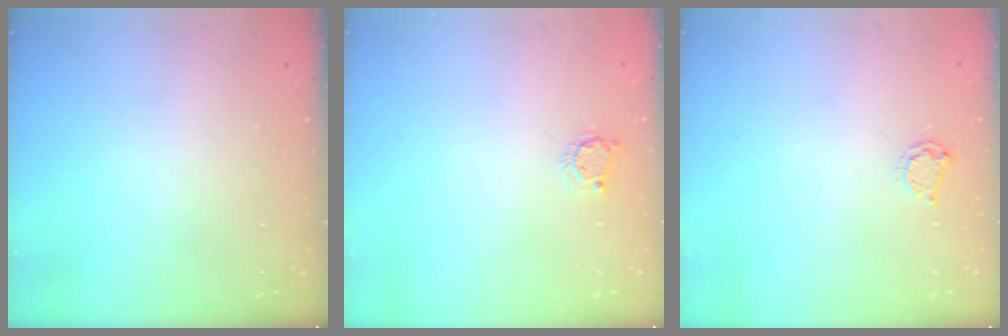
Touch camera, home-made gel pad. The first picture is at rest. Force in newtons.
{"total": 3.7, "press": 3.6, "slide": 0.4}
{"total": 3.8, "press": 3.8, "slide": 0.4}